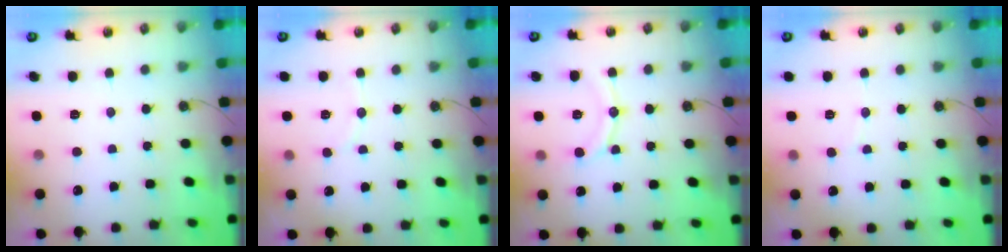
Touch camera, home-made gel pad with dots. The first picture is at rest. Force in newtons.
{"total": 5.8, "press": 5.4, "slide": 2.1}
{"total": 11.1, "press": 11.0, "slide": 1.1}
{"total": 2.5, "press": 2.5, "slide": 0.2}